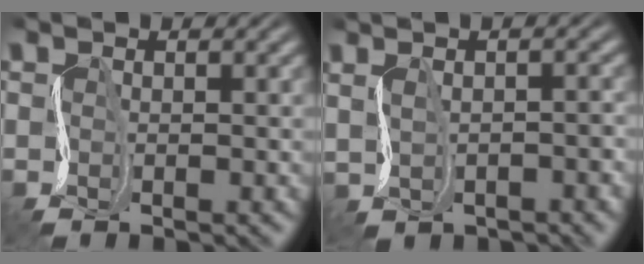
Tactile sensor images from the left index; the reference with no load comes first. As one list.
[{"total": 0.8, "force": [-0.6, -0.3, 0.3], "torque": [-0.012, -0.014, 0.004]}]